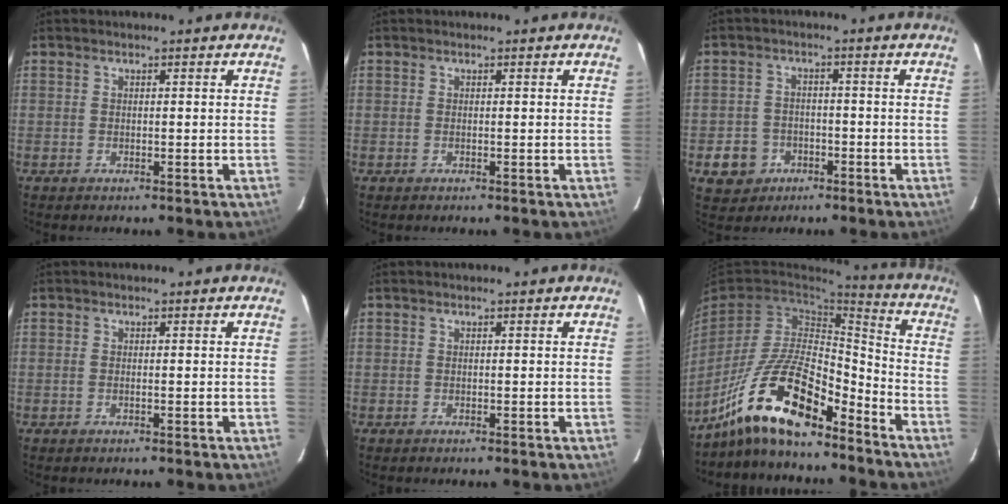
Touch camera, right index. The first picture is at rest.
{"total": 0.0}
{"total": 6.4, "force": [-2.9, 5.6, 1.3], "torque": [-0.044, 0.017, -0.040]}
{"total": 0.6, "force": [-0.1, 0.0, 0.6], "torque": [-0.013, 0.001, -0.004]}
{"total": 0.0}
{"total": 17.2, "force": [-12.6, 5.0, 10.6], "torque": [-0.222, 0.001, -0.236]}